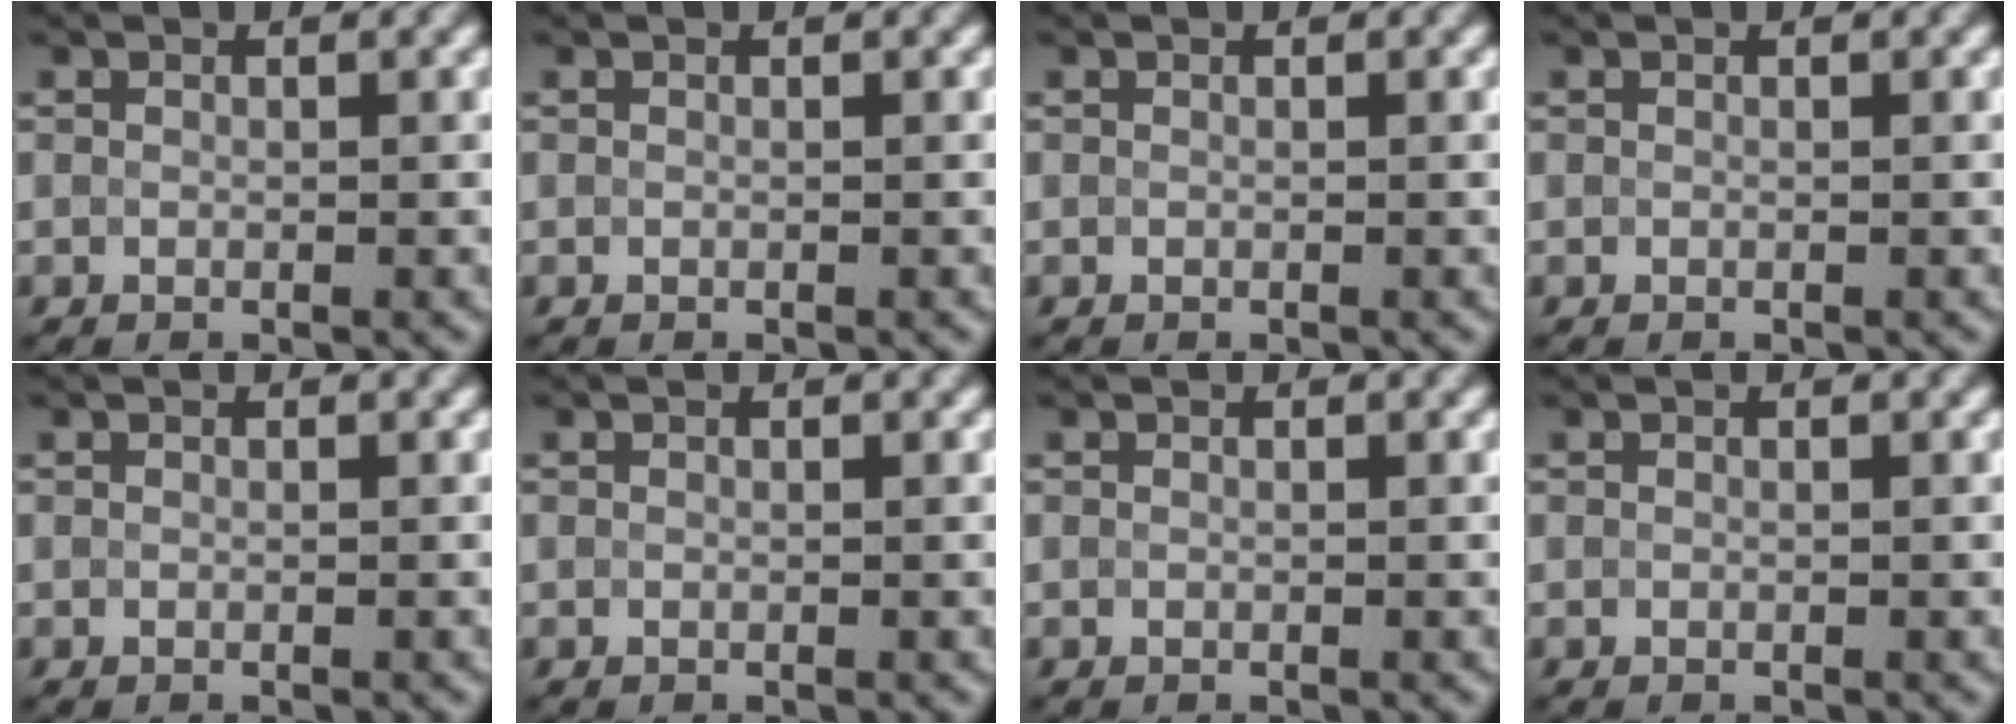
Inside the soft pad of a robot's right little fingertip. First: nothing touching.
{"total": 0.0}
{"total": 0.0}
{"total": 0.0}
{"total": 0.0}
{"total": 0.0}
{"total": 0.0}
{"total": 0.0}